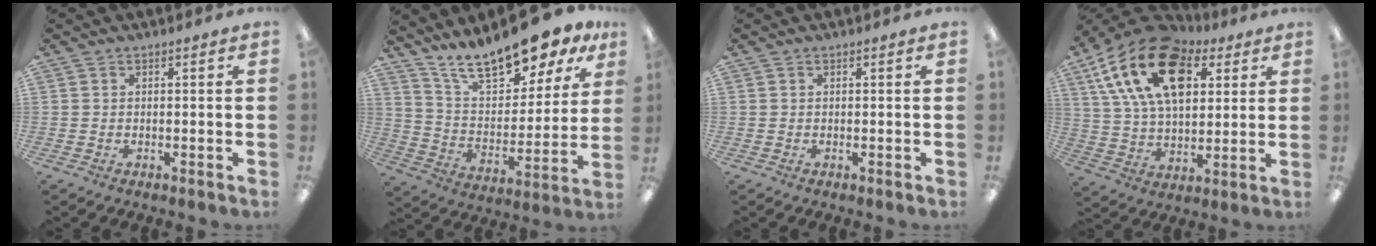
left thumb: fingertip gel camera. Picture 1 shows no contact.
{"total": 17.4, "force": [14.4, 5.6, 7.9], "torque": [-0.150, -0.093, 0.255]}
{"total": 0.0}
{"total": 21.4, "force": [9.7, 12.9, 14.1], "torque": [-0.262, -0.029, 0.172]}